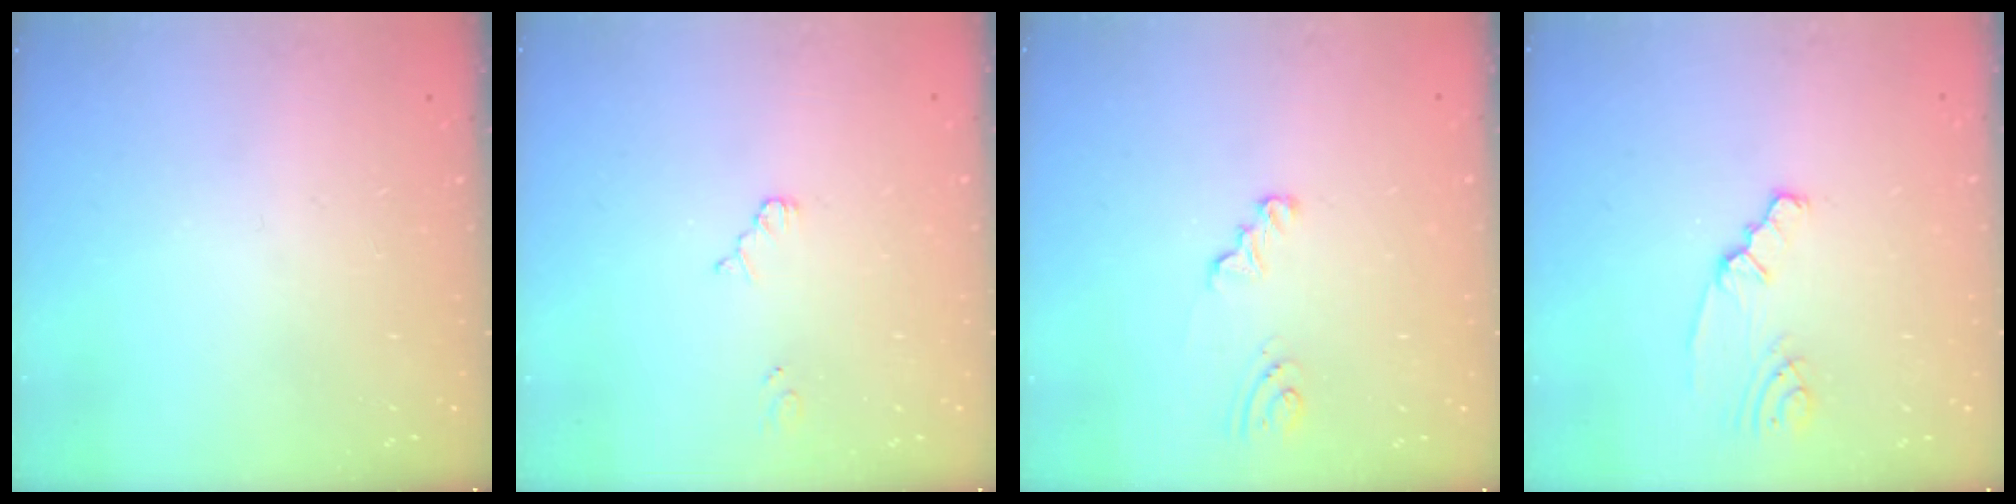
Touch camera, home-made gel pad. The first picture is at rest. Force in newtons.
{"total": 2.5, "press": 2.5, "slide": 0.3}
{"total": 2.5, "press": 2.5, "slide": 0.3}
{"total": 2.0, "press": 2.0, "slide": 0.3}